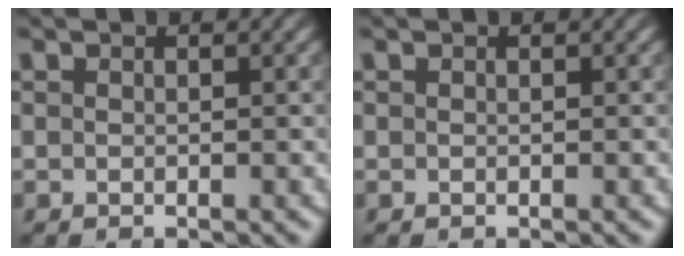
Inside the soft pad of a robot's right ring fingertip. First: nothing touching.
{"total": 0.0}